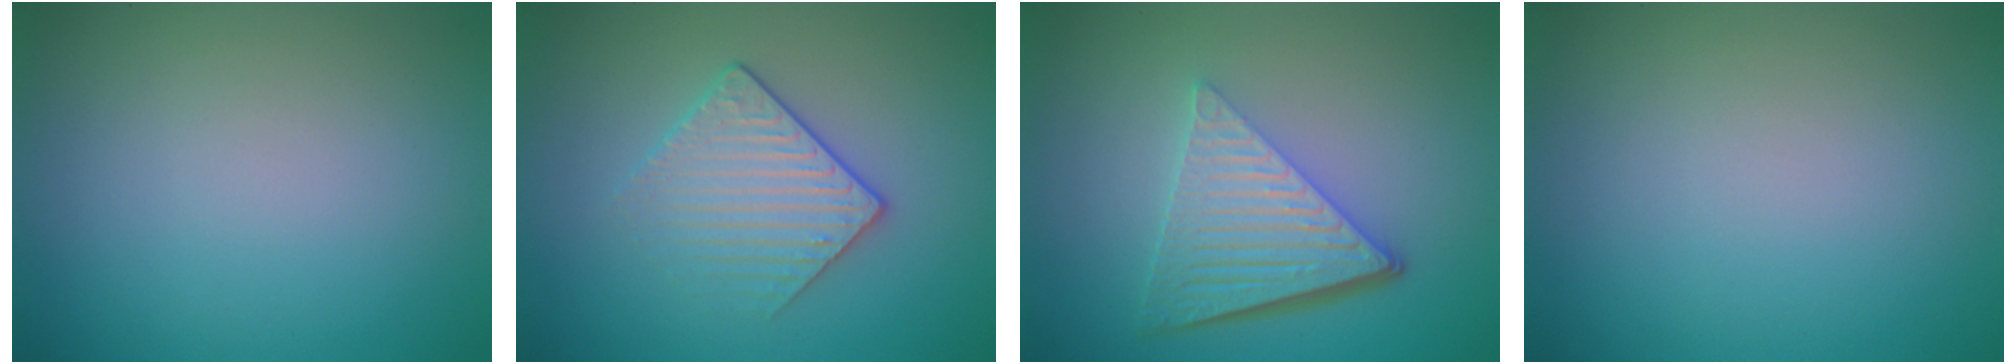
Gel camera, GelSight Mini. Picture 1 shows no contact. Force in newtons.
{"total": 3.1, "press": 2.9, "slide": 1.2}
{"total": 6.5, "press": 4.3, "slide": 4.9}
{"total": 0.0}